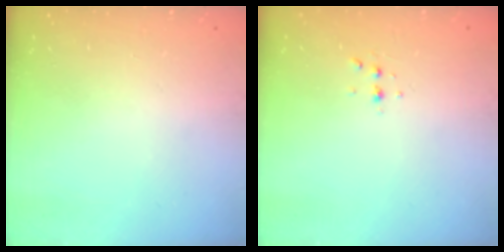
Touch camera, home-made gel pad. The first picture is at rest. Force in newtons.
{"total": 3.1, "press": 3.0, "slide": 0.9}